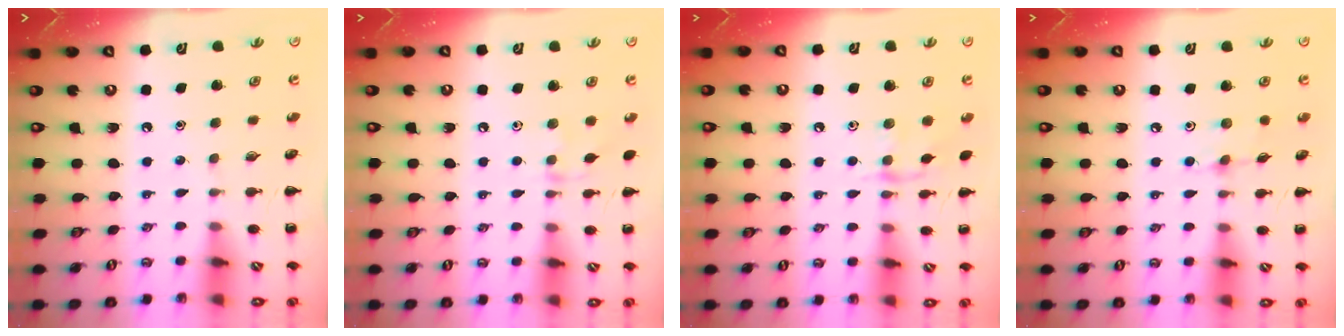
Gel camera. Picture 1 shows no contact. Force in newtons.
{"total": 5.0, "press": 4.9, "slide": 1.0}
{"total": 8.7, "press": 8.7, "slide": 0.8}
{"total": 4.7, "press": 4.6, "slide": 1.2}